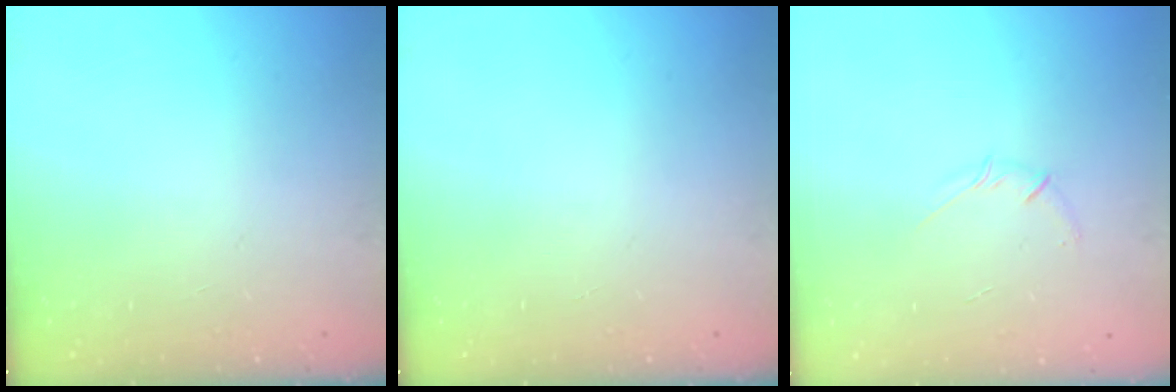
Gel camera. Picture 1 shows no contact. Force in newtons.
{"total": 0.0}
{"total": 3.7, "press": 3.6, "slide": 0.9}